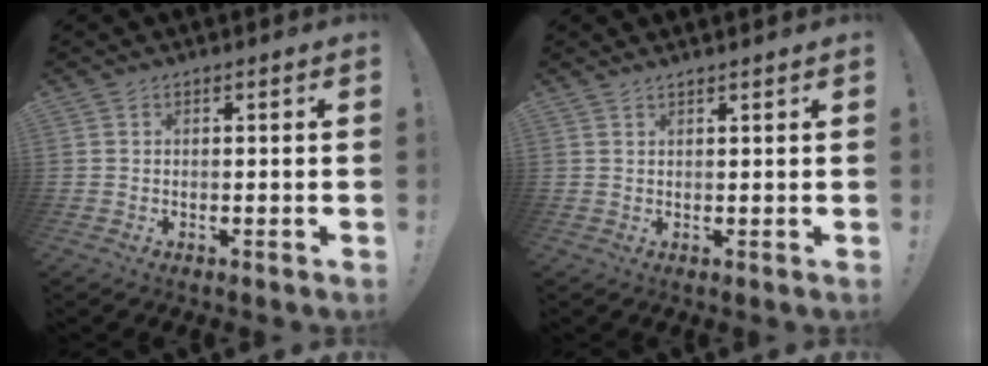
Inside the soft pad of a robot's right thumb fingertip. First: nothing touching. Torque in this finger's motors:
{"motor_torque": [0.13, -0.24, -0.25, 0.01, 0.00]}